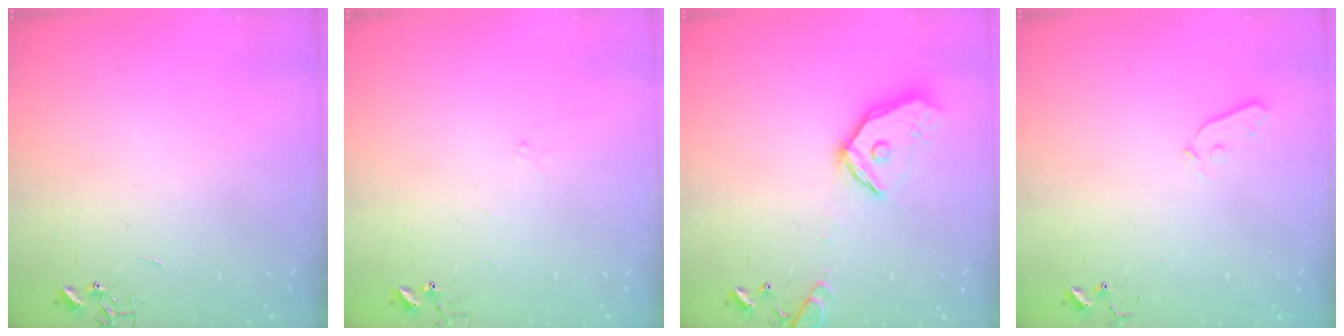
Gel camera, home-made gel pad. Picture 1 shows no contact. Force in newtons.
{"total": 4.7, "press": 4.6, "slide": 0.4}
{"total": 16.4, "press": 16.2, "slide": 2.5}
{"total": 3.7, "press": 3.6, "slide": 0.6}